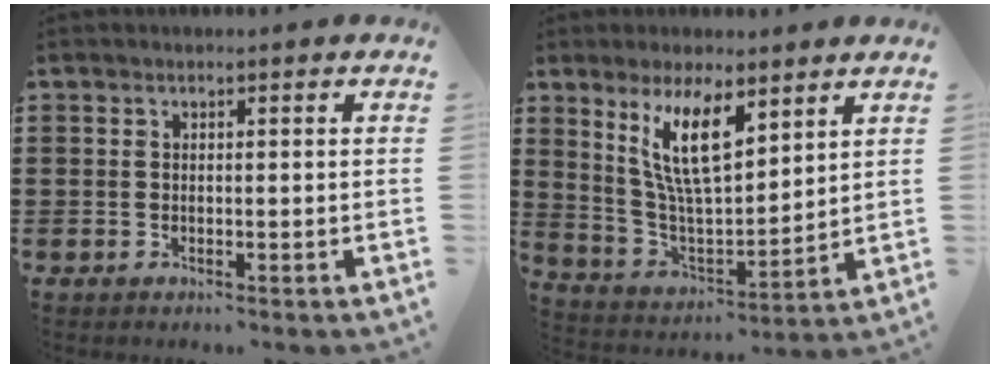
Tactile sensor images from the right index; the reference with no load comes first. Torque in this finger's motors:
{"motor_torque": [1.69, 0.45, 1.05, 0.21]}